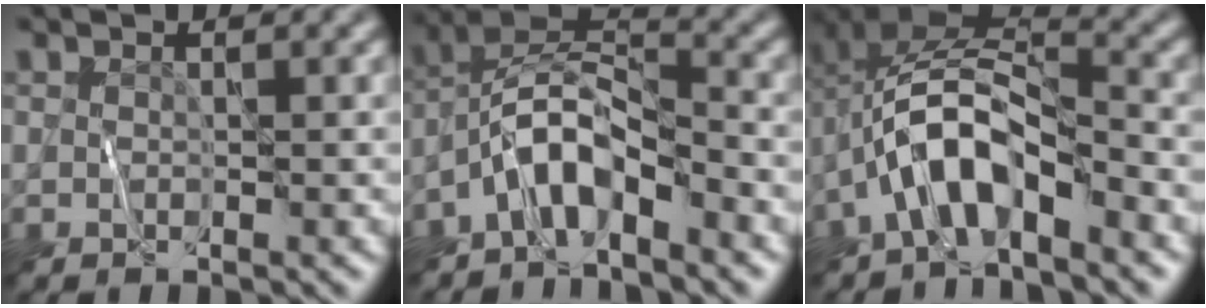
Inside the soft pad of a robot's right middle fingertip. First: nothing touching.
{"total": 5.1, "force": [-3.2, 1.7, 3.5], "torque": [-0.060, 0.012, -0.071]}
{"total": 7.9, "force": [-3.6, 3.3, 6.2], "torque": [-0.123, 0.013, -0.075]}